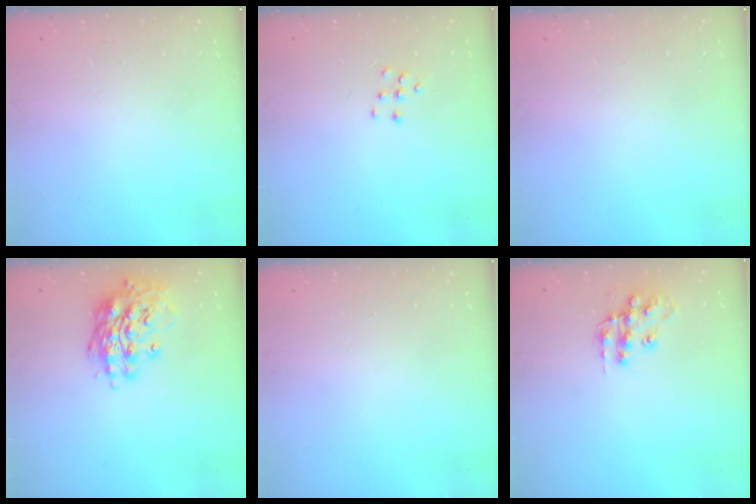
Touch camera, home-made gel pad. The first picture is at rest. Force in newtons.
{"total": 5.3, "press": 5.3, "slide": 0.5}
{"total": 0.0}
{"total": 16.0, "press": 15.8, "slide": 2.7}
{"total": 0.0}
{"total": 13.0, "press": 13.0, "slide": 1.0}